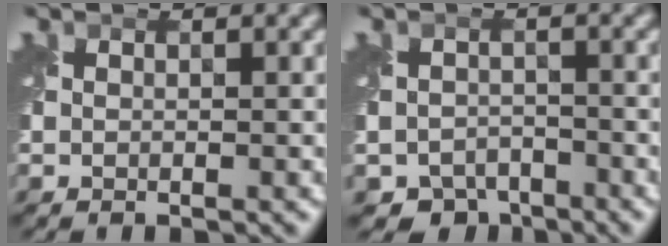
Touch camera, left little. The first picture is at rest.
{"total": 3.6, "force": [-2.8, 2.1, 0.5], "torque": [0.002, -0.006, -0.050]}